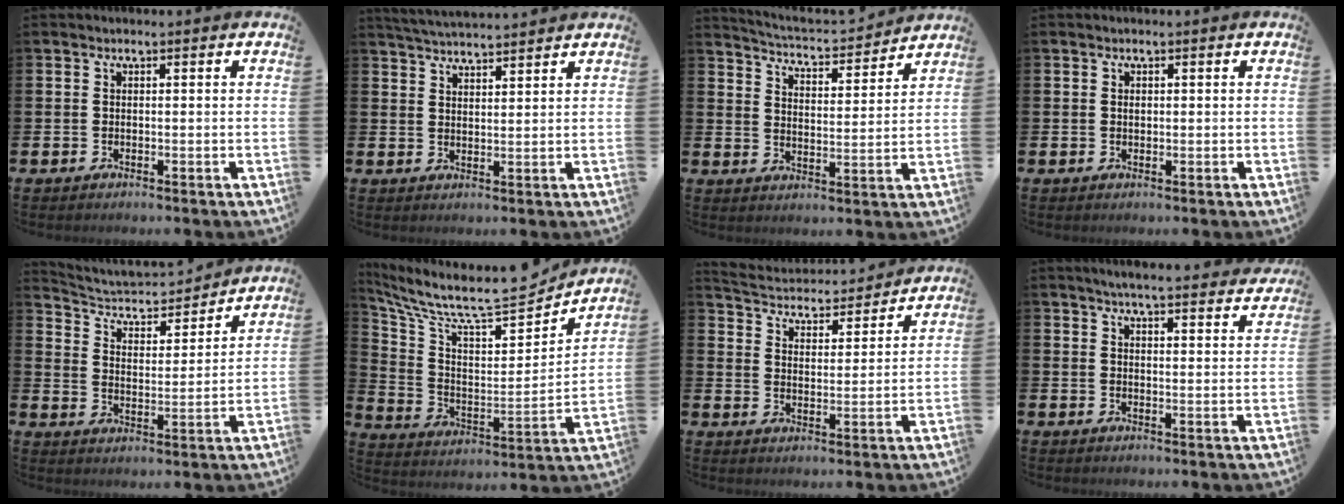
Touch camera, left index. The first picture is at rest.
{"total": 3.9, "force": [3.9, 0.1, 0.1], "torque": [-0.013, -0.020, 0.071]}
{"total": 4.5, "force": [4.5, 0.5, 0.3], "torque": [-0.035, -0.039, 0.075]}
{"total": 0.6, "force": [0.2, 0.4, 0.4], "torque": [0.000, 0.000, 0.002]}
{"total": 5.7, "force": [5.4, 1.5, 1.0], "torque": [-0.050, -0.049, 0.088]}
{"total": 9.3, "force": [8.4, 1.6, 3.8], "torque": [-0.119, -0.072, 0.135]}
{"total": 4.3, "force": [4.0, 1.3, 0.3], "torque": [-0.036, -0.036, 0.065]}
{"total": 4.9, "force": [4.8, -0.1, 1.2], "torque": [-0.024, -0.031, 0.082]}